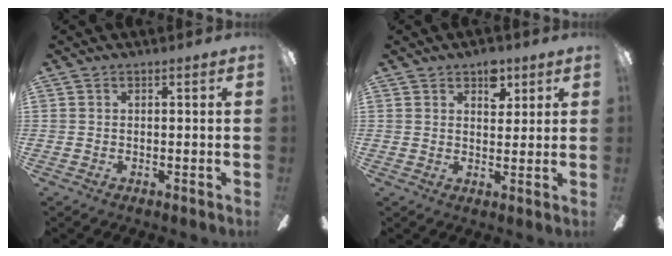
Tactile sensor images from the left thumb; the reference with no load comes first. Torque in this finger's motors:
{"motor_torque": [0.44, 0.39, 0.27, -0.19, 0.02]}